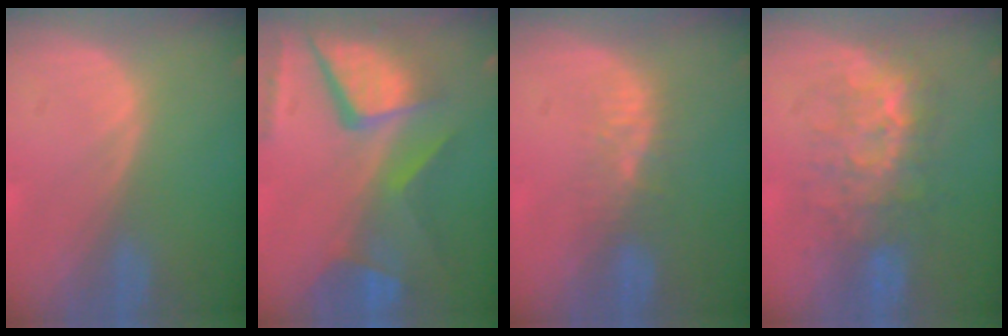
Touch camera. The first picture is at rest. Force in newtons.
{"total": 12.0, "press": 9.8, "slide": 6.9}
{"total": 4.3, "press": 3.6, "slide": 2.3}
{"total": 7.7, "press": 7.5, "slide": 1.4}